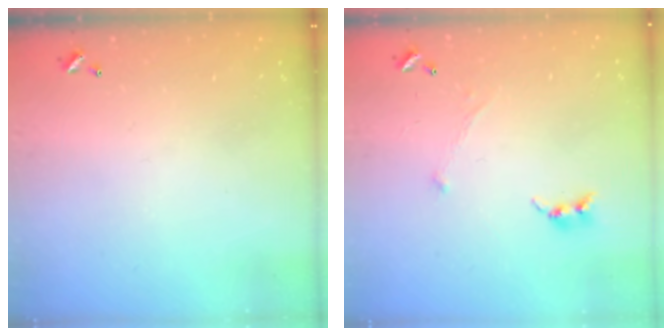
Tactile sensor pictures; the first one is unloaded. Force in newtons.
{"total": 0.6, "press": 0.6, "slide": 0.3}